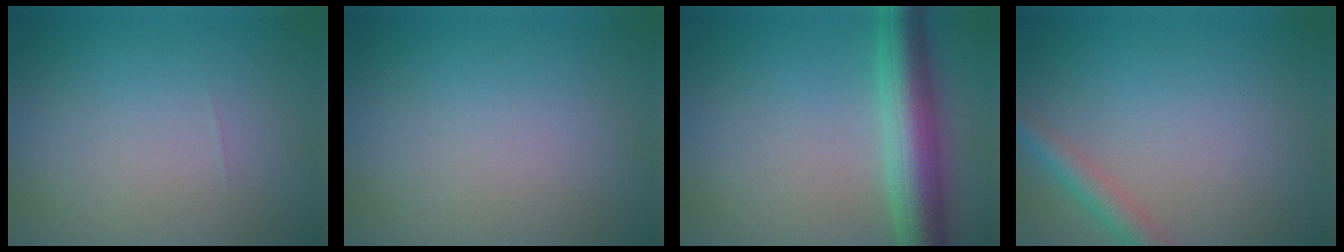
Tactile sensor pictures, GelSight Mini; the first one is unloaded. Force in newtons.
{"total": 0.0}
{"total": 6.6, "press": 6.6, "slide": 0.1}
{"total": 2.7, "press": 2.7, "slide": 0.1}